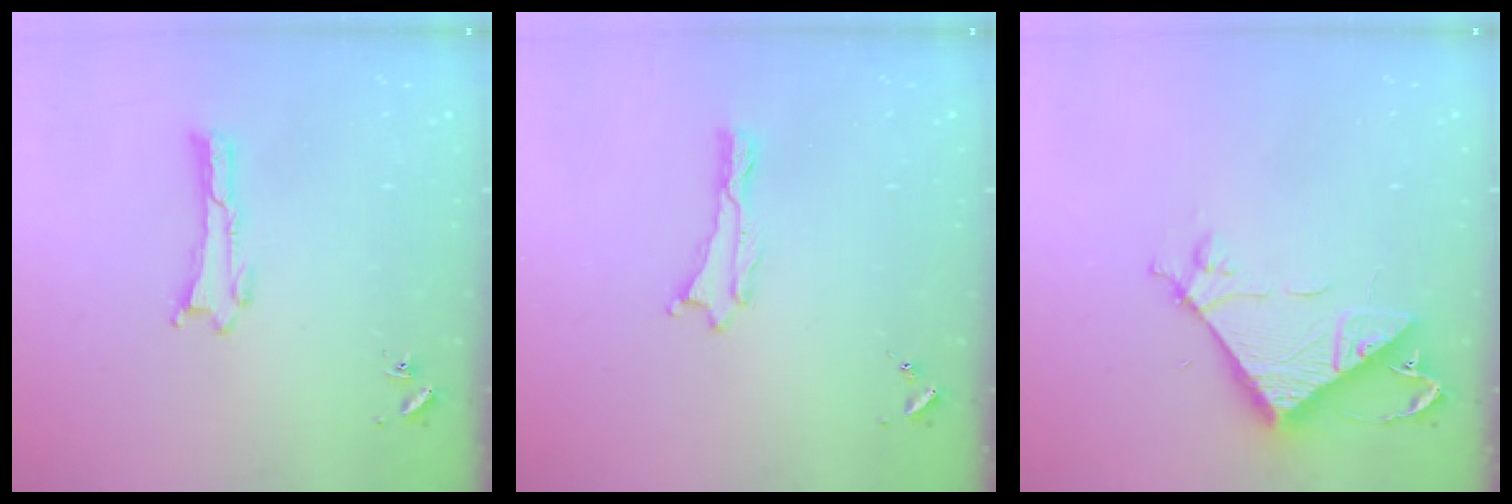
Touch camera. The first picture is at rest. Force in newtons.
{"total": 0.0}
{"total": 8.0, "press": 8.0, "slide": 0.7}